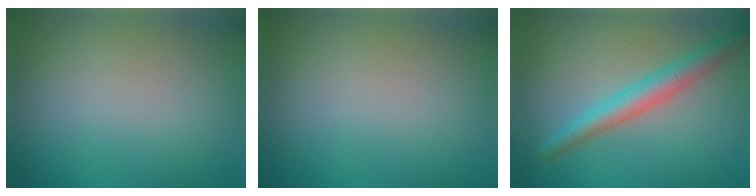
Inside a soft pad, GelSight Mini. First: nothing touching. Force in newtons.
{"total": 0.0}
{"total": 3.7, "press": 3.7, "slide": 0.1}